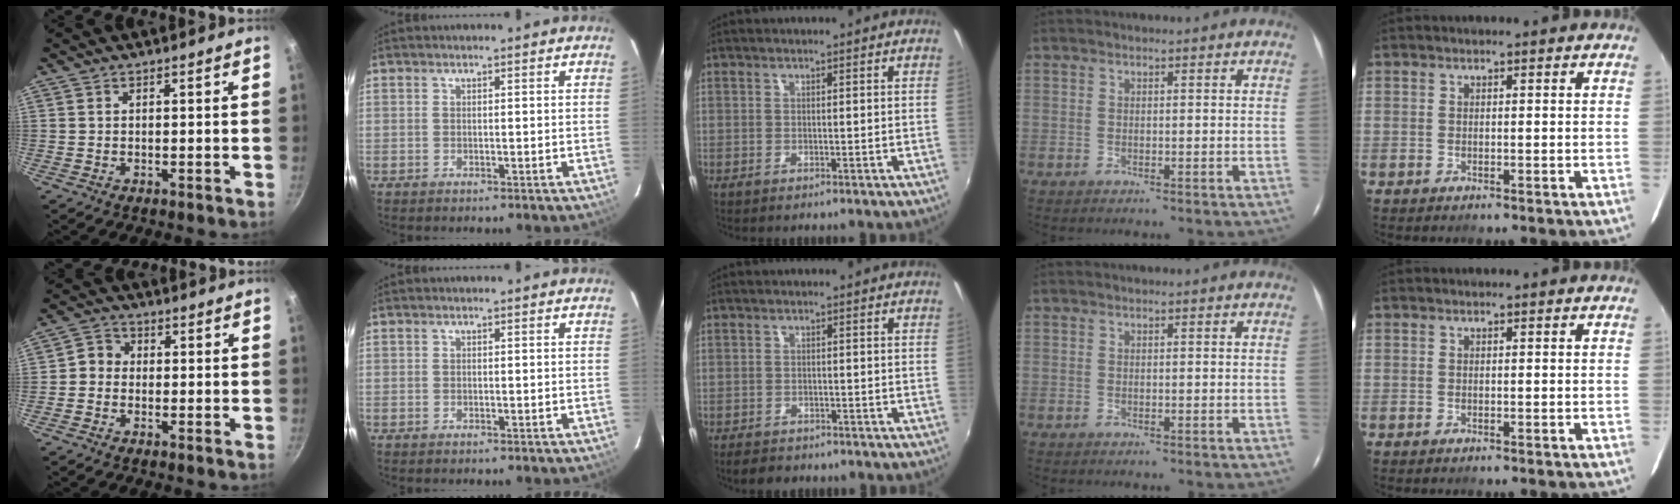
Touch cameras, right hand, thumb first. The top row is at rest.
{"thumb": {"total": 3.1, "force": [-0.7, 2.8, 1.2], "torque": [-0.008, 0.012, -0.028]}, "middle": {"total": 3.1, "force": [-2.5, 1.7, 0.8], "torque": [-0.025, -0.006, -0.044]}}